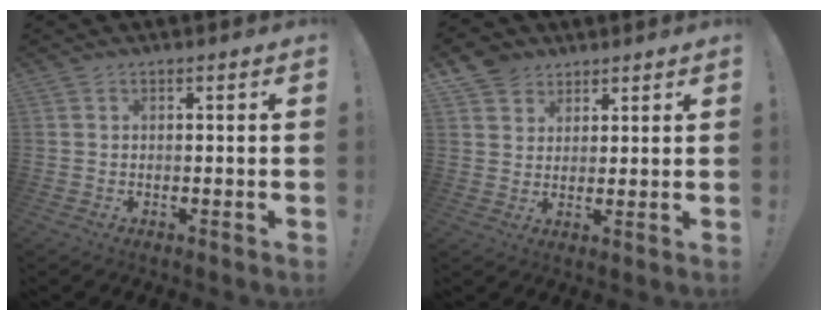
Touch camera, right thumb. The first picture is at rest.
{"total": 6.1, "force": [4.1, 4.5, 0.6], "torque": [-0.004, -0.031, 0.079]}